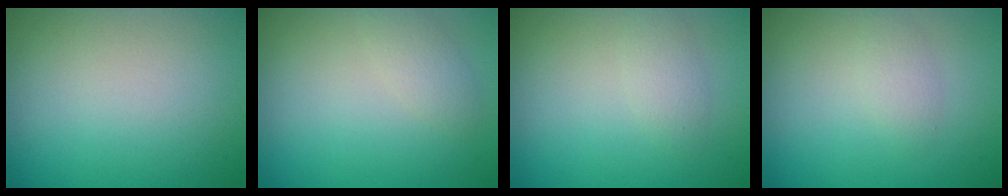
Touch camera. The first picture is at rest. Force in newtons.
{"total": 1.5, "press": 1.5, "slide": 0.1}
{"total": 1.5, "press": 1.5, "slide": 0.2}
{"total": 1.3, "press": 1.3, "slide": 0.1}